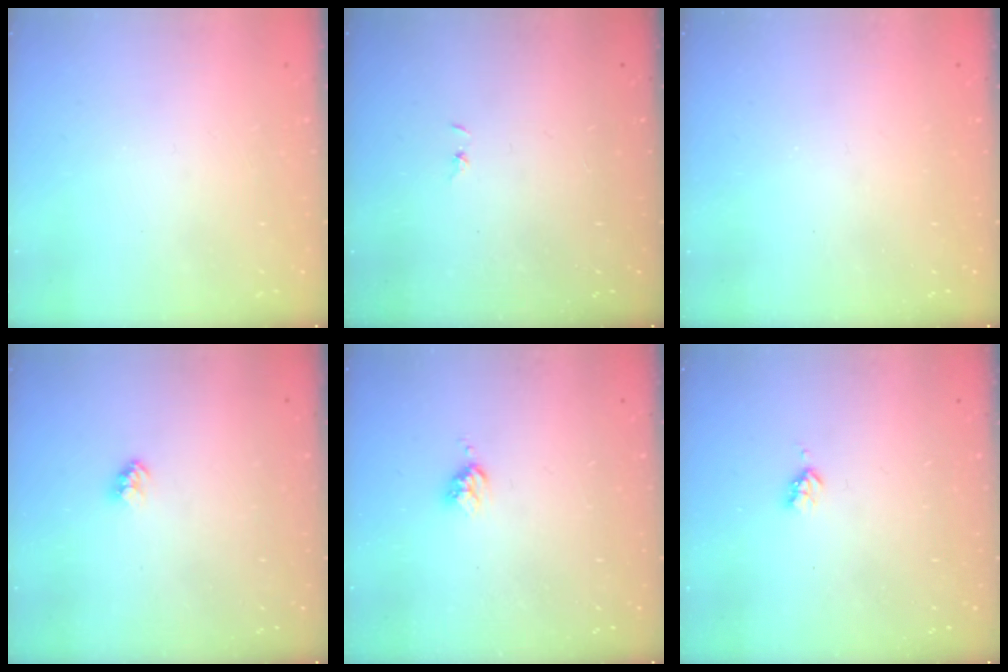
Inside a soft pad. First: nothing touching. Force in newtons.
{"total": 0.7, "press": 0.7, "slide": 0.1}
{"total": 0.0}
{"total": 2.3, "press": 2.3, "slide": 0.1}
{"total": 3.7, "press": 3.6, "slide": 0.5}
{"total": 2.9, "press": 2.9, "slide": 0.5}